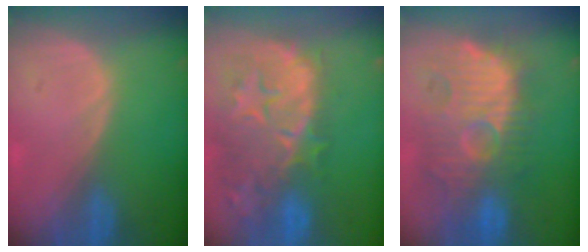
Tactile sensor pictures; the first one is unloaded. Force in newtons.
{"total": 14.3, "press": 11.9, "slide": 8.0}
{"total": 12.4, "press": 12.0, "slide": 3.4}